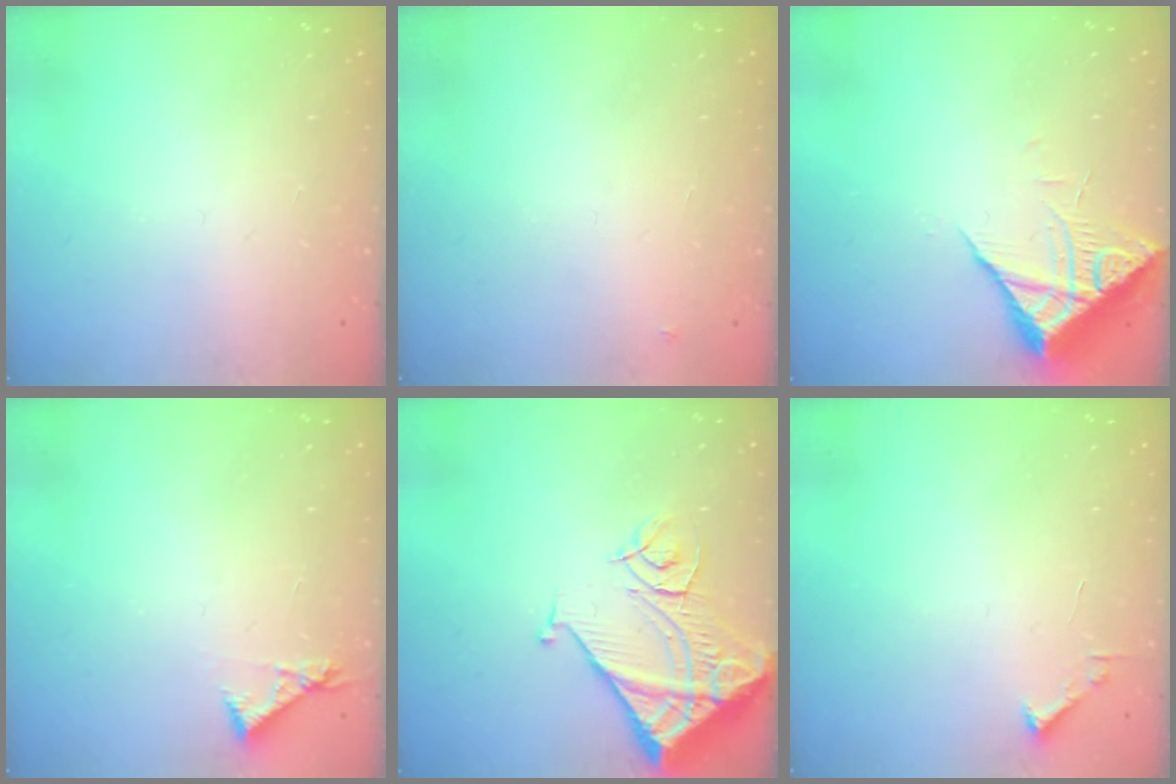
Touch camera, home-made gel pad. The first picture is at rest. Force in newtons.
{"total": 2.6, "press": 2.6, "slide": 0.2}
{"total": 8.5, "press": 8.4, "slide": 0.8}
{"total": 4.7, "press": 4.7, "slide": 0.4}
{"total": 13.6, "press": 13.6, "slide": 1.6}
{"total": 1.7, "press": 1.7, "slide": 0.2}